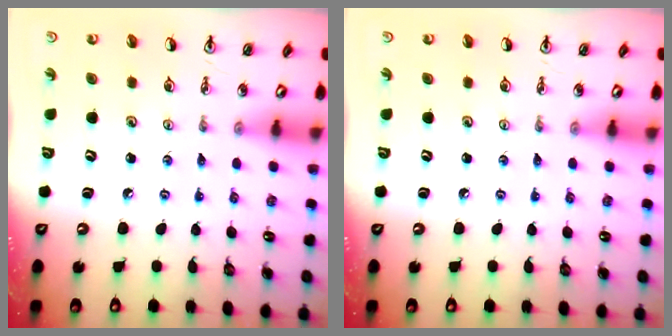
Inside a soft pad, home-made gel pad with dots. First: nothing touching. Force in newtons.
{"total": 0.0}